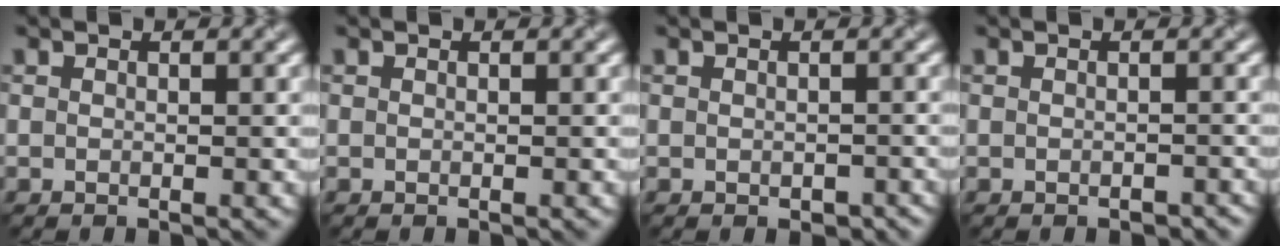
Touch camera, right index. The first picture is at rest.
{"total": 0.0}
{"total": 1.1, "force": [-0.5, 0.7, 0.7], "torque": [-0.012, -0.008, -0.004]}
{"total": 0.7, "force": [-0.5, 0.3, 0.4], "torque": [-0.006, -0.004, -0.004]}